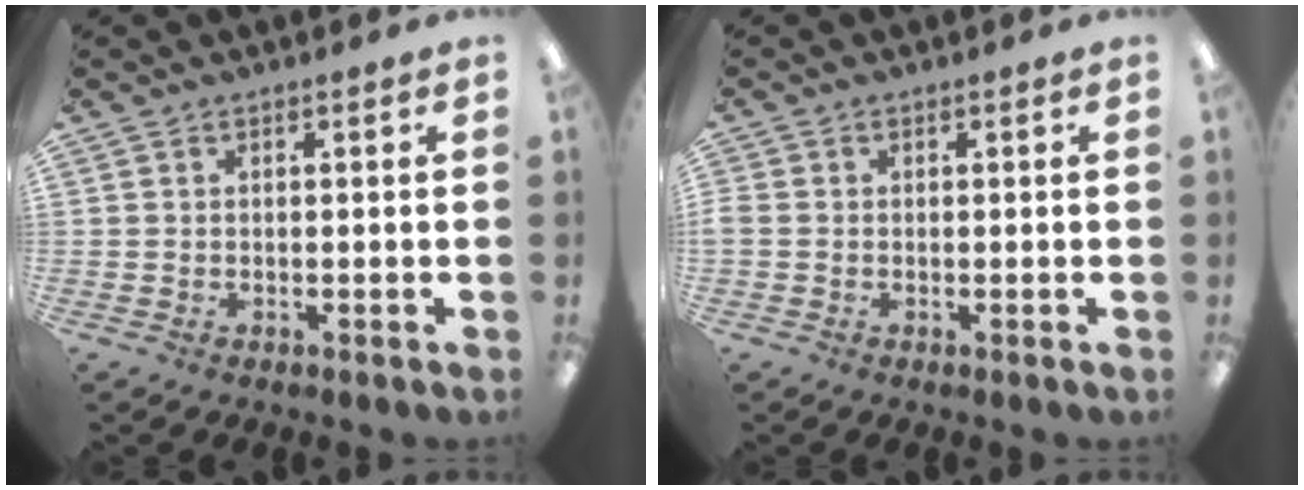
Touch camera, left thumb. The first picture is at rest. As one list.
[{"total": 1.2, "force": [-0.3, 1.0, 0.6], "torque": [-0.011, 0.003, -0.005]}]